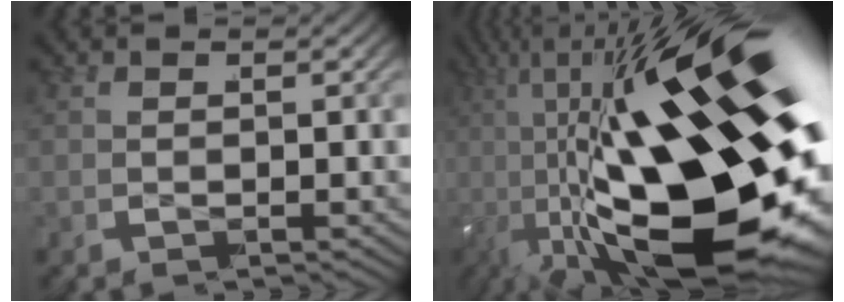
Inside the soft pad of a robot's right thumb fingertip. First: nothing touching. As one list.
[{"total": 27.3, "force": [-2.4, 13.1, 23.8], "torque": [-0.417, -0.046, 0.001]}]